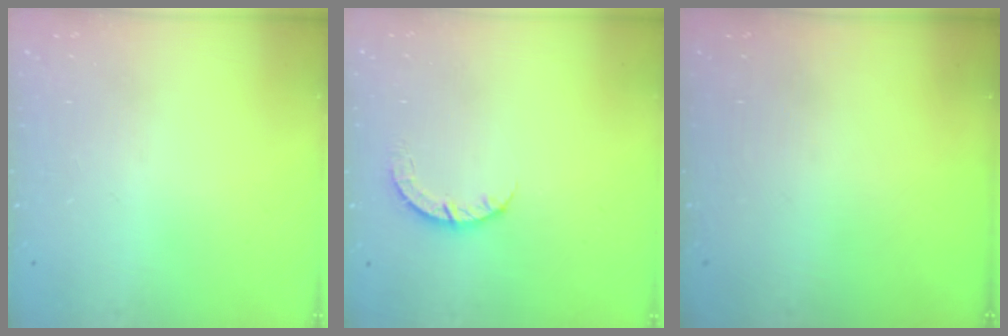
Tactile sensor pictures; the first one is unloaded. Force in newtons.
{"total": 3.4, "press": 3.4, "slide": 0.4}
{"total": 0.0}